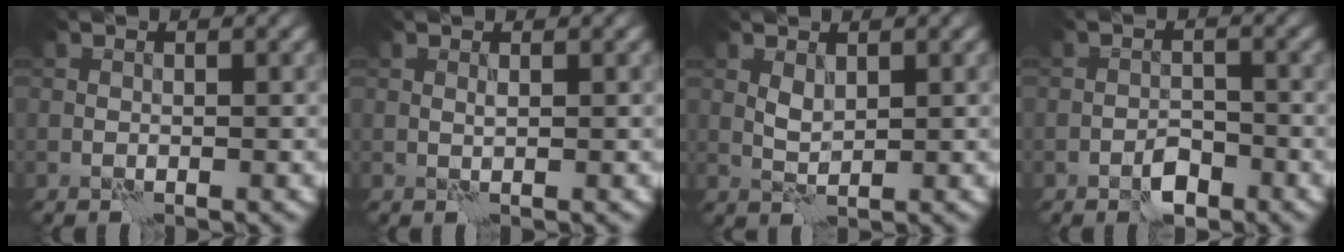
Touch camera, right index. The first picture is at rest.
{"total": 0.5, "force": [0.4, -0.3, 0.1], "torque": [-0.007, -0.002, 0.008]}
{"total": 1.3, "force": [0.9, 0.4, 0.8], "torque": [-0.021, -0.002, 0.020]}
{"total": 2.0, "force": [-1.5, 0.8, 1.0], "torque": [-0.012, 0.005, -0.028]}